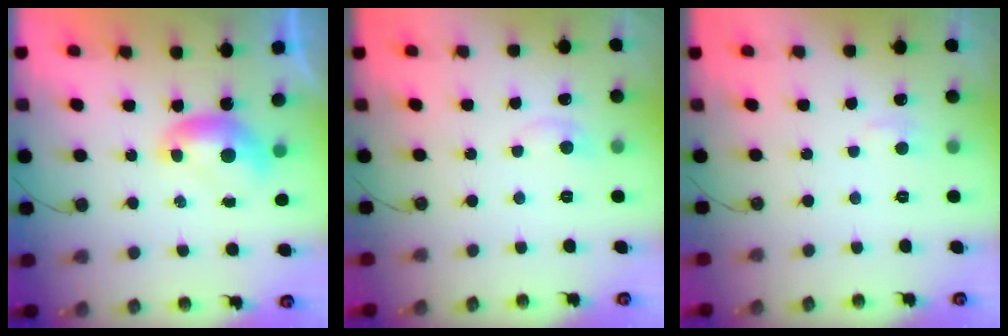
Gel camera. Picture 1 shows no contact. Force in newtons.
{"total": 0.9, "press": 0.6, "slide": 0.7}
{"total": 1.9, "press": 1.7, "slide": 0.7}